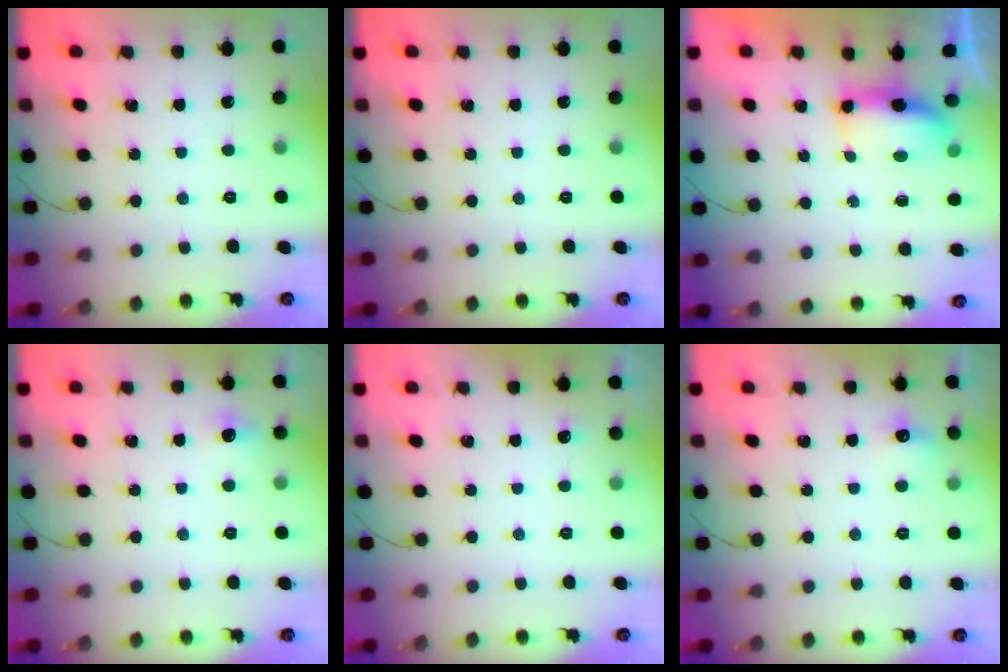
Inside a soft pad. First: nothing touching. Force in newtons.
{"total": 0.0}
{"total": 6.1, "press": 6.1, "slide": 0.6}
{"total": 4.8, "press": 4.5, "slide": 1.5}
{"total": 7.2, "press": 2.0, "slide": 6.9}
{"total": 5.7, "press": 5.5, "slide": 1.7}